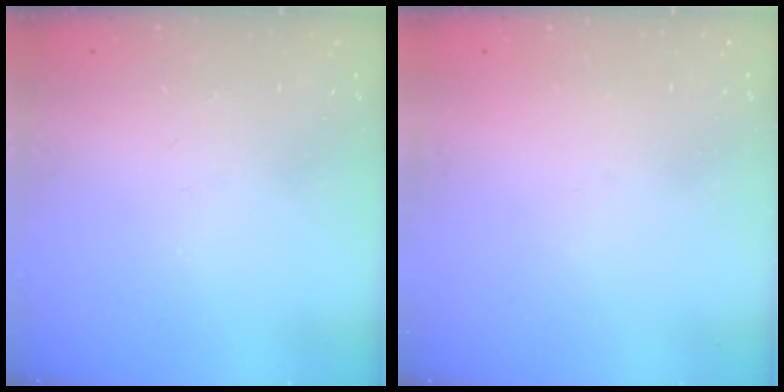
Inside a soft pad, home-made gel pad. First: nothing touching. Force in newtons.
{"total": 1.6, "press": 1.6, "slide": 0.2}